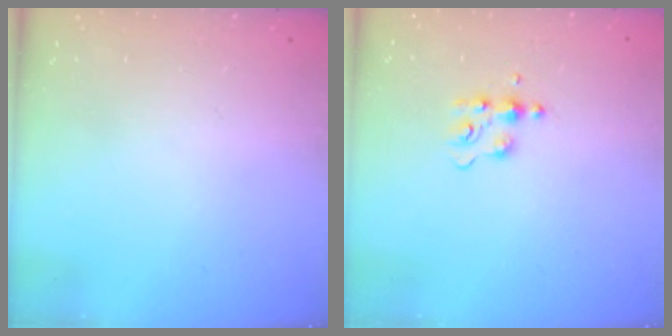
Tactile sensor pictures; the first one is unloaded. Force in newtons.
{"total": 4.8, "press": 4.7, "slide": 0.5}